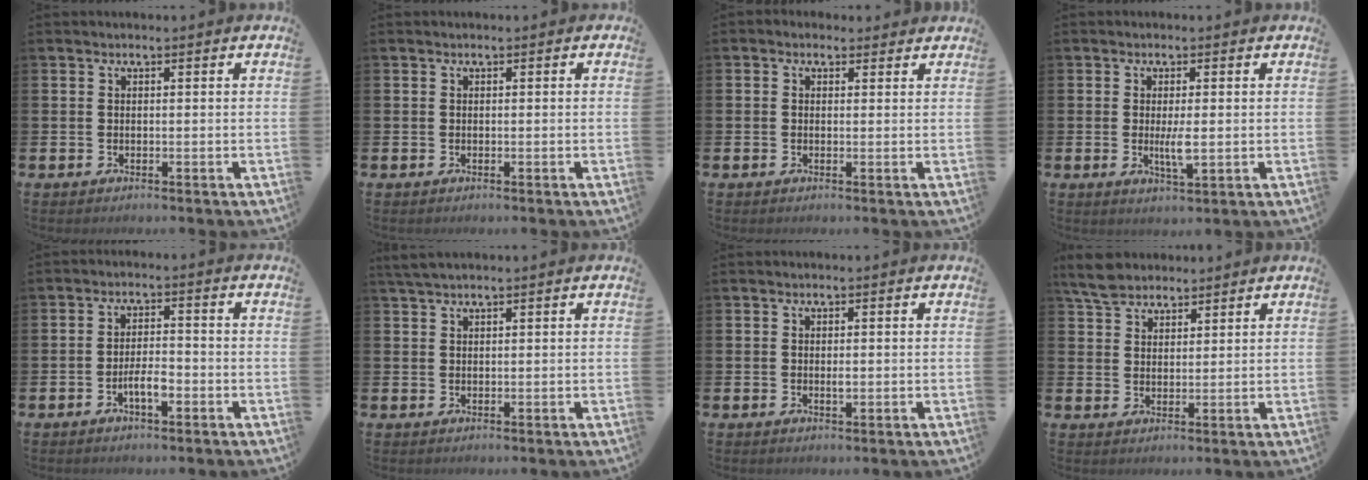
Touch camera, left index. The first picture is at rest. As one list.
[{"total": 0.0}, {"total": 0.9, "force": [0.5, 0.7, 0.2], "torque": [0.001, 0.006, 0.007]}, {"total": 3.0, "force": [0.0, 0.7, 2.9], "torque": [-0.039, -0.008, -0.004]}, {"total": 3.5, "force": [-1.5, 1.3, 2.9], "torque": [-0.044, 0.005, -0.030]}, {"total": 2.1, "force": [1.8, 0.4, 1.1], "torque": [-0.025, 0.005, 0.033]}, {"total": 0.8, "force": [0.0, 0.4, 0.8], "torque": [-0.008, -0.002, -0.002]}, {"total": 5.4, "force": [4.9, 1.9, 1.2], "torque": [-0.024, -0.016, 0.090]}]